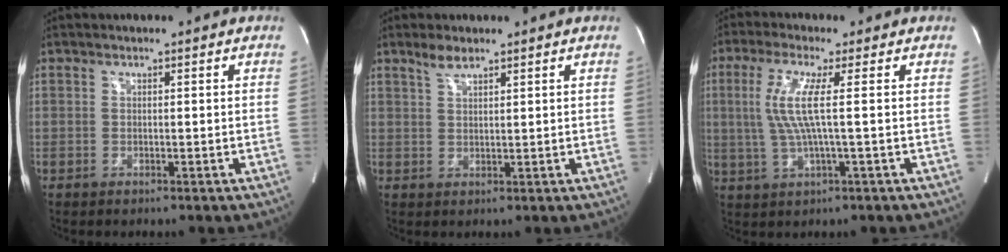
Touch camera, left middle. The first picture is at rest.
{"total": 2.5, "force": [2.0, 0.5, 1.3], "torque": [-0.032, 0.004, 0.041]}
{"total": 7.0, "force": [0.7, -0.4, 6.9], "torque": [-0.155, 0.002, 0.016]}